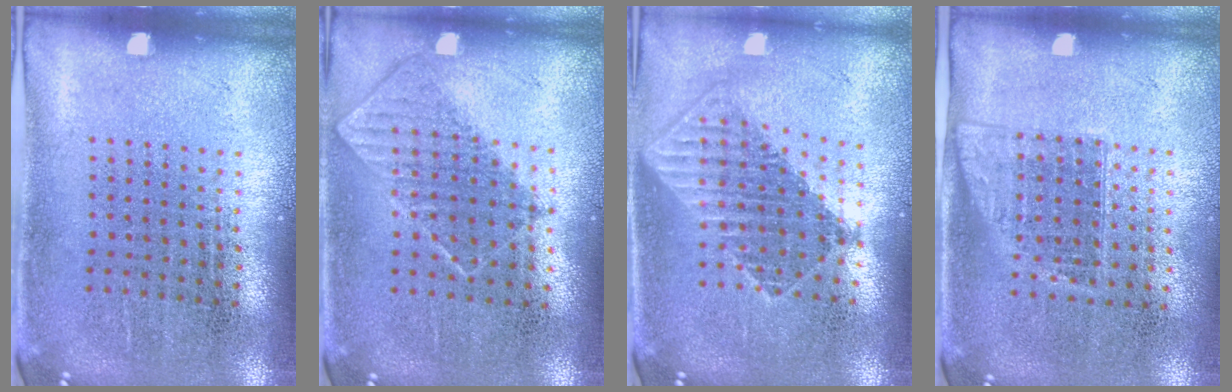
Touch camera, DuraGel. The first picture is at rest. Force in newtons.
{"total": 0.7, "press": 0.7, "slide": 0.2}
{"total": 1.7, "press": 1.4, "slide": 1.0}
{"total": 1.1, "press": 1.0, "slide": 0.6}